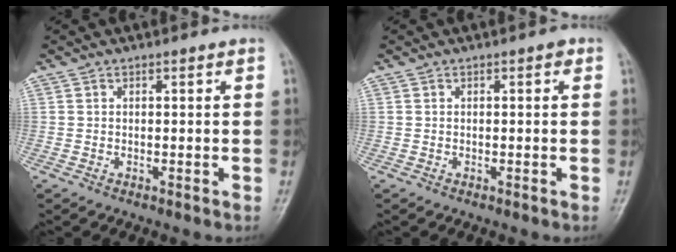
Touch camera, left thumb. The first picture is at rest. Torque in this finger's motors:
{"motor_torque": [0.60, 0.00, 0.30, -0.43, 0.00]}